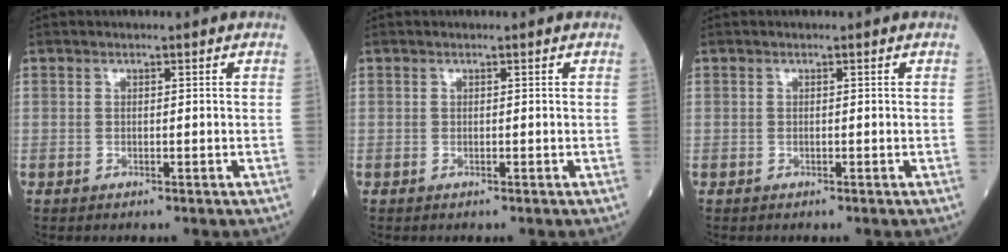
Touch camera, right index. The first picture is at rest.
{"total": 0.0}
{"total": 0.0}